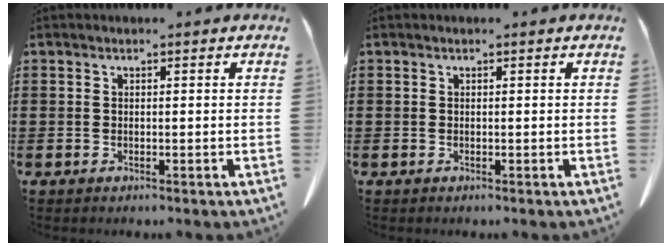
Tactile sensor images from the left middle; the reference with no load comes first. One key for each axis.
{"total": 0.0}